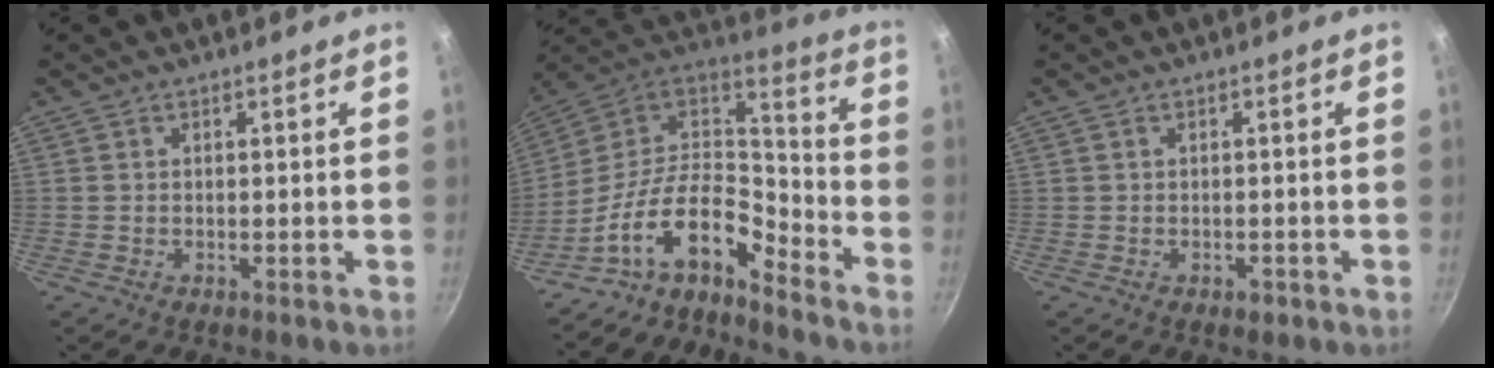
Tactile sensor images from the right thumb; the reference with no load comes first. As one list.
[{"total": 15.4, "force": [-10.3, 6.8, 9.3], "torque": [-0.151, 0.085, -0.208]}, {"total": 1.4, "force": [-0.5, 0.9, 1.0], "torque": [-0.008, 0.005, -0.005]}]